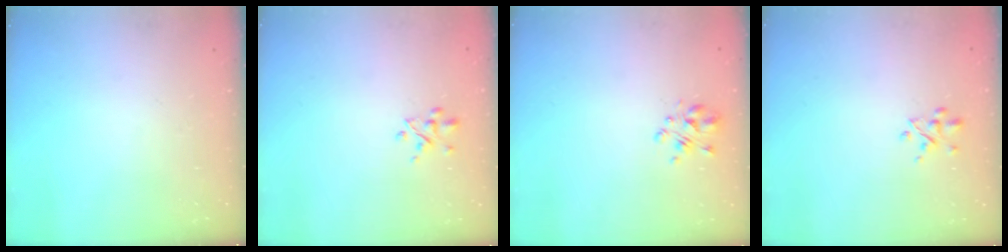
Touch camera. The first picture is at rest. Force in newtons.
{"total": 2.9, "press": 2.7, "slide": 0.9}
{"total": 2.5, "press": 2.4, "slide": 0.8}
{"total": 2.9, "press": 2.7, "slide": 0.9}